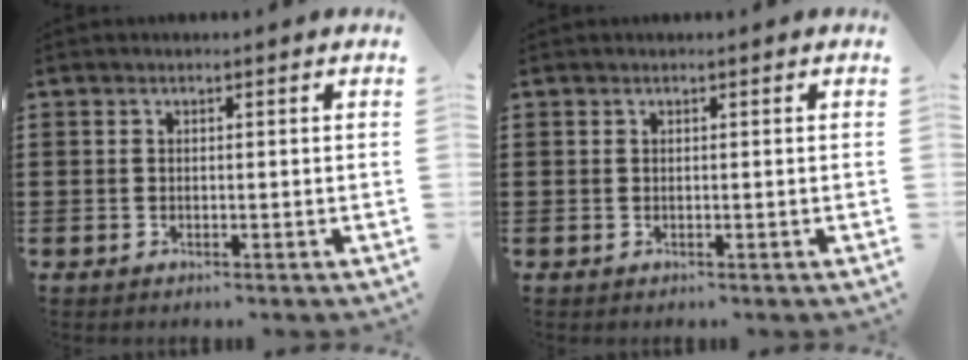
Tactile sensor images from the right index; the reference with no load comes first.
{"total": 0.0}